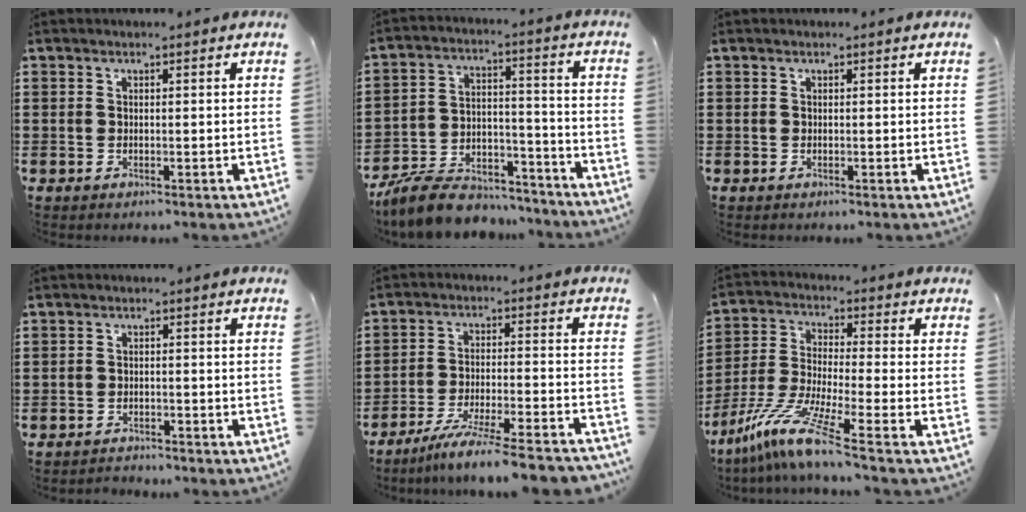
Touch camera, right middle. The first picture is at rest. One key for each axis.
{"total": 9.4, "fx": -8.7, "fy": 2.5, "fz": 2.6, "tx": -0.051, "ty": 0.026, "tz": -0.168}
{"total": 0.0}
{"total": 1.9, "fx": -1.8, "fy": 0.4, "fz": -0.3, "tx": -0.001, "ty": 0.001, "tz": -0.042}
{"total": 8.0, "fx": -7.2, "fy": -0.7, "fz": 3.5, "tx": -0.059, "ty": -0.008, "tz": -0.136}
{"total": 9.8, "fx": -7.1, "fy": 0.2, "fz": 6.7, "tx": -0.156, "ty": -0.013, "tz": -0.147}